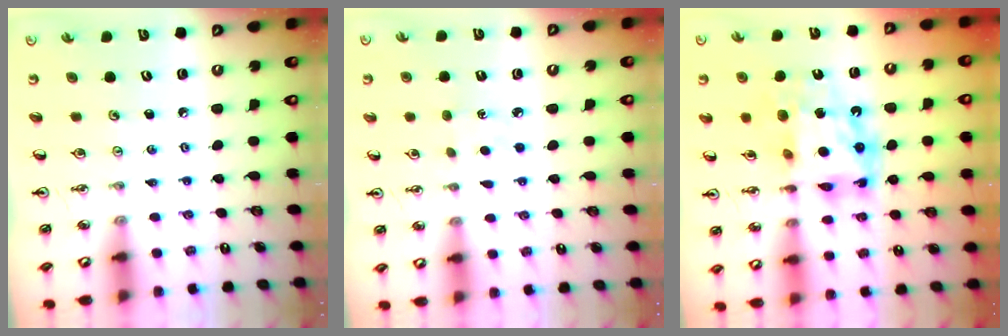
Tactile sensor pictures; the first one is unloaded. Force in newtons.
{"total": 3.3, "press": 3.3, "slide": 0.4}
{"total": 12.9, "press": 12.8, "slide": 1.3}